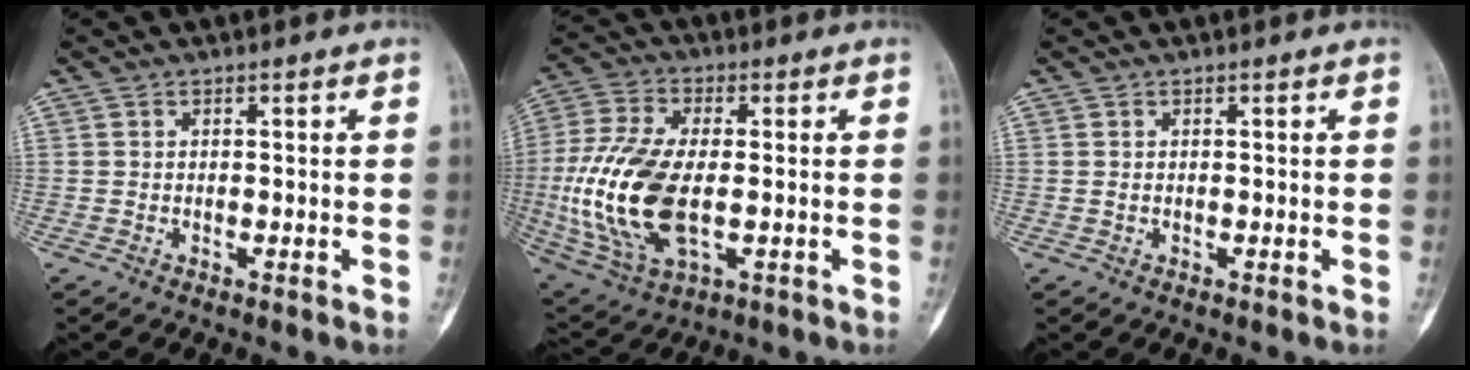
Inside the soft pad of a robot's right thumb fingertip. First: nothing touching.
{"total": 19.2, "force": [-2.1, 9.8, 16.4], "torque": [-0.363, -0.007, -0.028]}
{"total": 0.0}